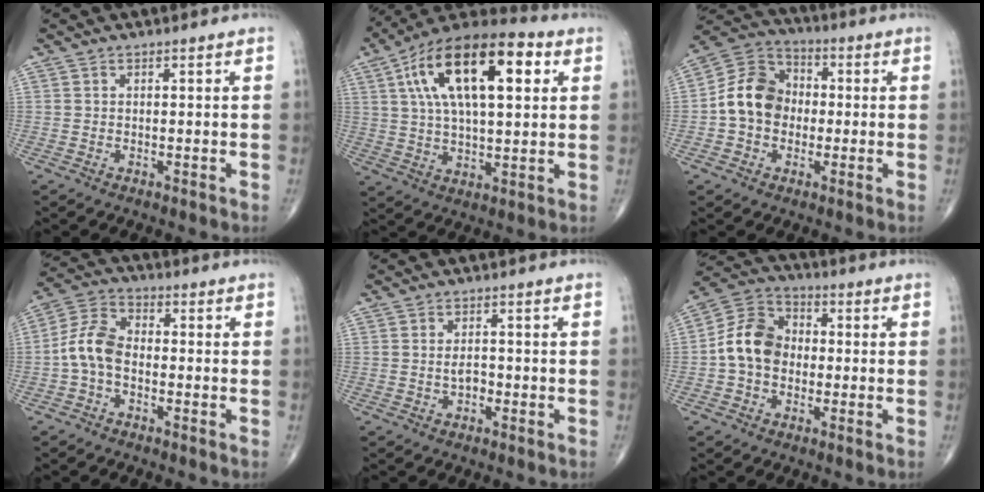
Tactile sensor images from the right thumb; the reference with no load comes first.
{"total": 22.2, "force": [6.9, 9.8, 18.7], "torque": [-0.314, 0.014, 0.107]}
{"total": 11.3, "force": [-0.8, 9.2, 6.5], "torque": [-0.102, 0.036, -0.028]}
{"total": 8.0, "force": [-1.6, 5.1, 5.9], "torque": [-0.114, 0.028, -0.045]}
{"total": 2.1, "force": [-0.5, 1.3, 1.7], "torque": [-0.028, 0.005, -0.009]}
{"total": 10.6, "force": [-0.8, 8.3, 6.6], "torque": [-0.108, 0.036, -0.030]}